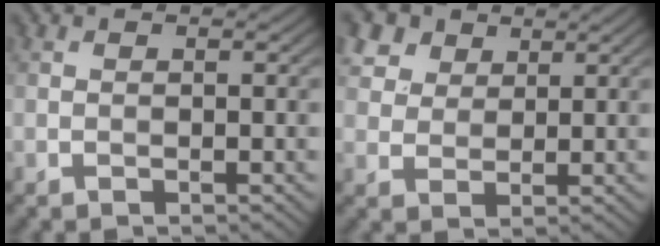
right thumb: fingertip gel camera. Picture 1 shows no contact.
{"total": 6.4, "force": [4.1, 4.1, 2.7], "torque": [-0.093, 0.000, 0.087]}